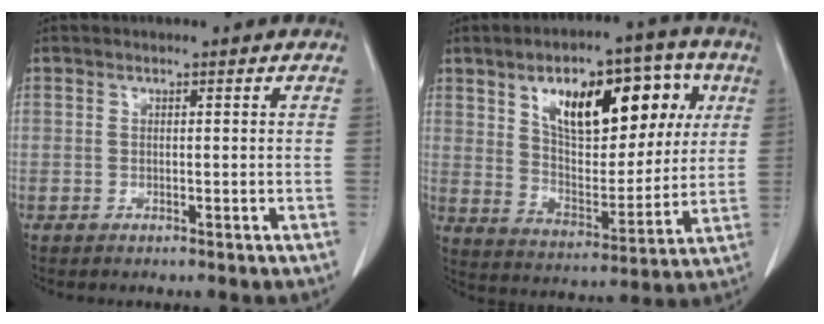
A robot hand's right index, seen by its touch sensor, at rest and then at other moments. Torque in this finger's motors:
{"motor_torque": [1.19, 0.95, 0.61, 0.16]}